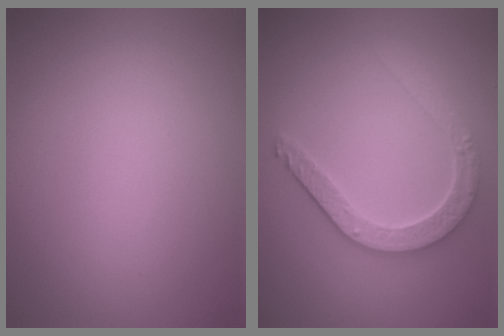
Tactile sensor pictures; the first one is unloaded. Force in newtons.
{"total": 4.5, "press": 3.6, "slide": 2.7}